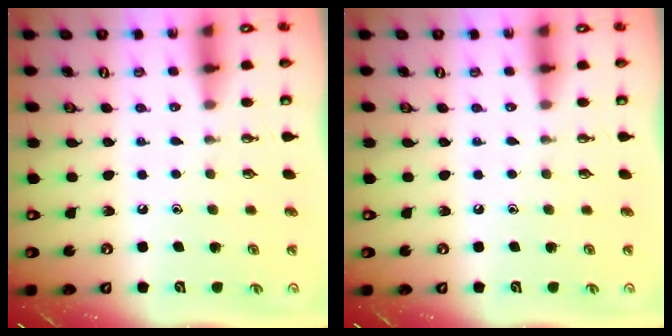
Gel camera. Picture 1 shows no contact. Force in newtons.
{"total": 0.0}